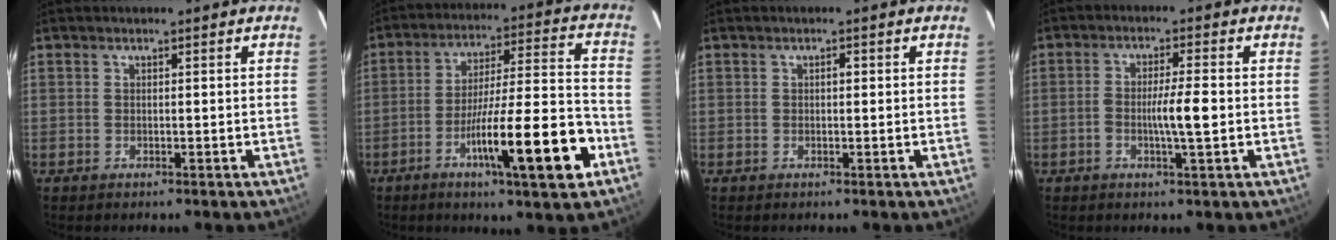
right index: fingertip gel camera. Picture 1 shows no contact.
{"total": 16.6, "force": [-7.2, 0.8, 15.0], "torque": [-0.238, -0.002, -0.111]}
{"total": 0.7, "force": [0.1, 0.3, 0.6], "torque": [-0.009, 0.003, 0.000]}
{"total": 5.1, "force": [-0.9, 0.2, 5.0], "torque": [-0.089, 0.001, -0.015]}